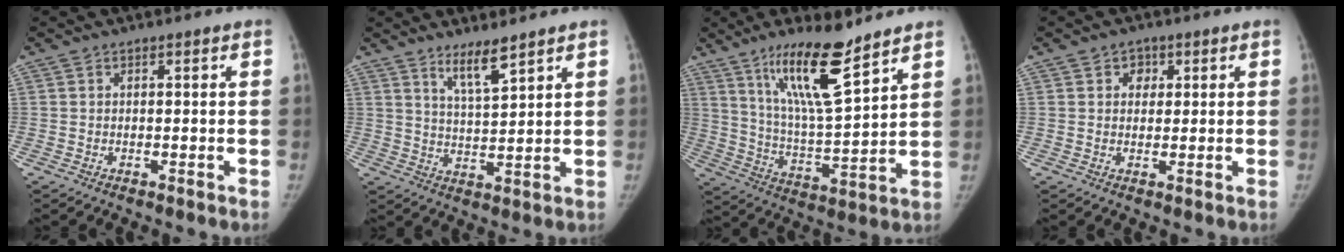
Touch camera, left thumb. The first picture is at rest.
{"total": 5.8, "force": [4.4, 0.8, 3.8], "torque": [-0.064, -0.040, 0.083]}
{"total": 15.6, "force": [10.4, 2.8, 11.3], "torque": [-0.191, -0.068, 0.198]}
{"total": 2.9, "force": [1.1, 2.3, 1.2], "torque": [0.001, -0.002, 0.013]}